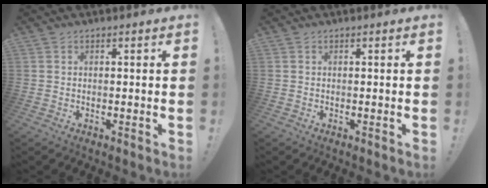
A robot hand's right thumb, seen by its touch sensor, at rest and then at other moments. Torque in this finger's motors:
{"motor_torque": [0.00, 0.00, 0.00, 0.00, 0.00]}